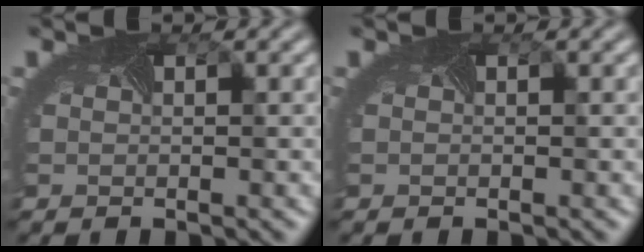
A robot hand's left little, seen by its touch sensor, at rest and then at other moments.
{"total": 0.0}